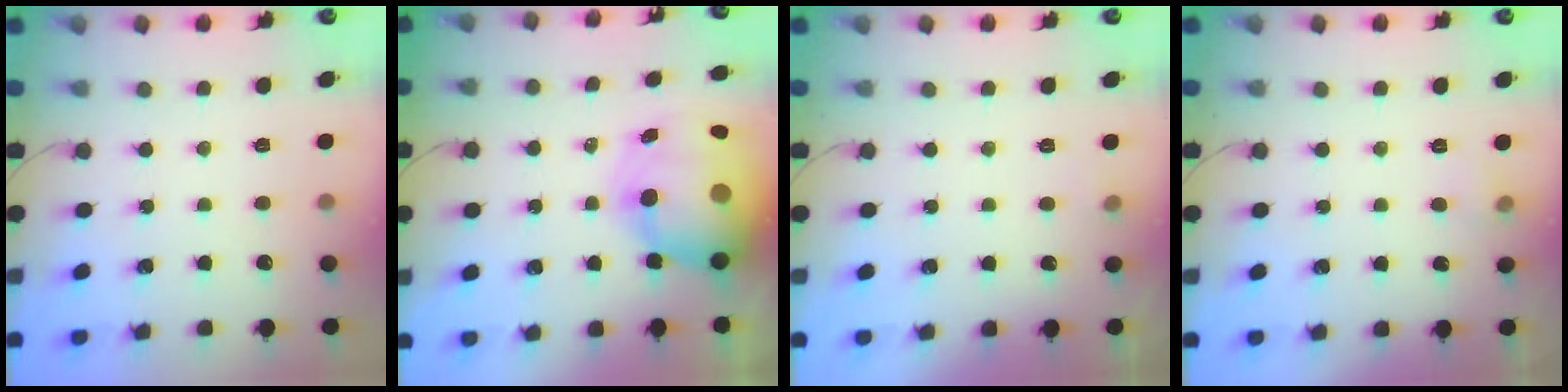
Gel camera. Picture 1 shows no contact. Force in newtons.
{"total": 18.4, "press": 17.9, "slide": 4.4}
{"total": 3.3, "press": 3.0, "slide": 1.4}
{"total": 3.8, "press": 3.4, "slide": 1.6}